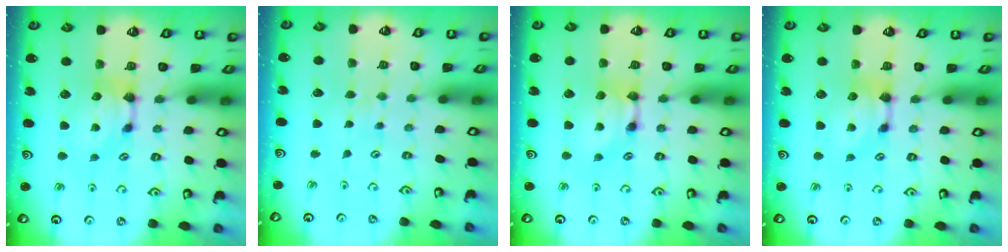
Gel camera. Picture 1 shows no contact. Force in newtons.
{"total": 4.4, "press": 4.4, "slide": 0.3}
{"total": 1.6, "press": 1.6, "slide": 0.1}
{"total": 0.0}